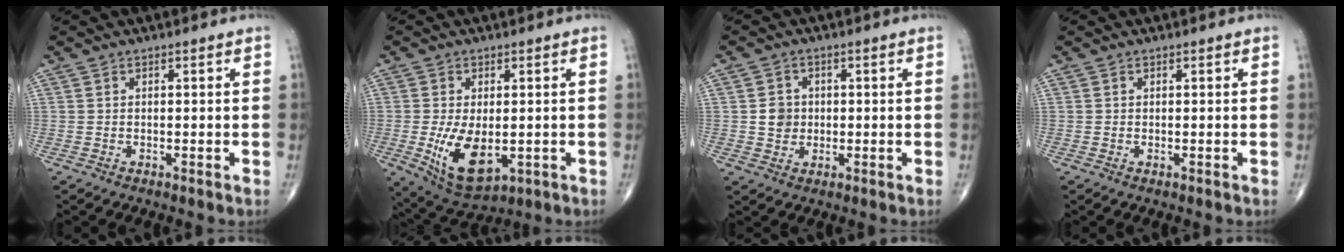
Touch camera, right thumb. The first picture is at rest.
{"total": 10.6, "force": [-1.8, 5.6, 8.8], "torque": [-0.152, -0.018, -0.014]}
{"total": 3.8, "force": [0.1, 3.5, 1.6], "torque": [-0.010, 0.004, 0.001]}
{"total": 0.0}